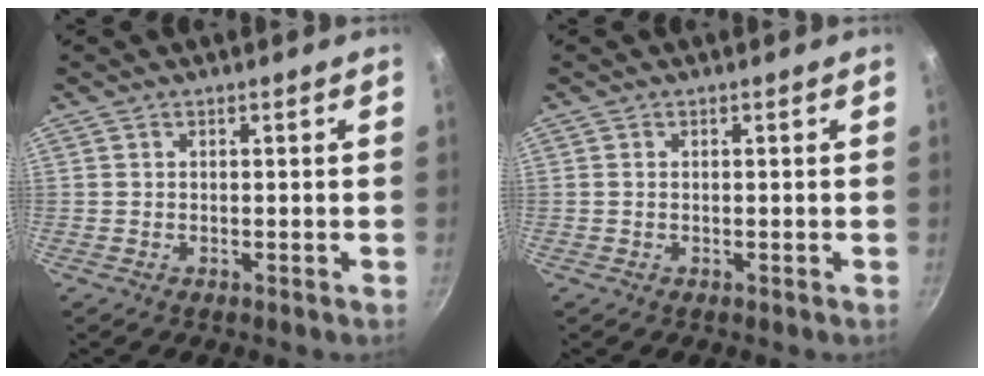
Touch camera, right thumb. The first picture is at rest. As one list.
[{"total": 0.0}]